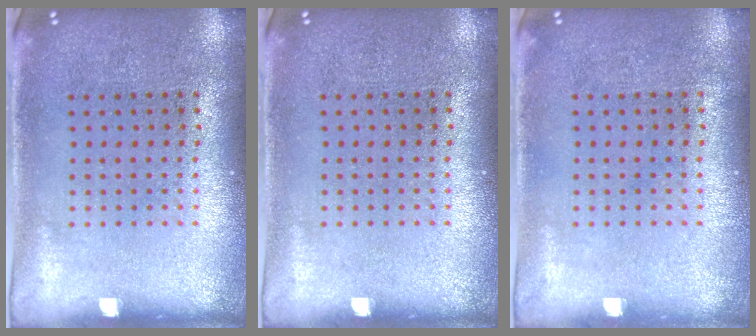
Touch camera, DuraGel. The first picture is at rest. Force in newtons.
{"total": 0.0}
{"total": 0.0}